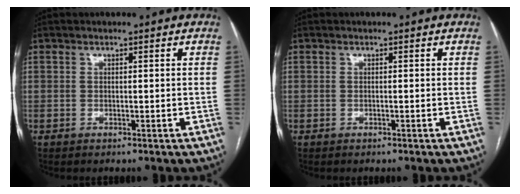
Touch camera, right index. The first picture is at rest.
{"total": 0.0}